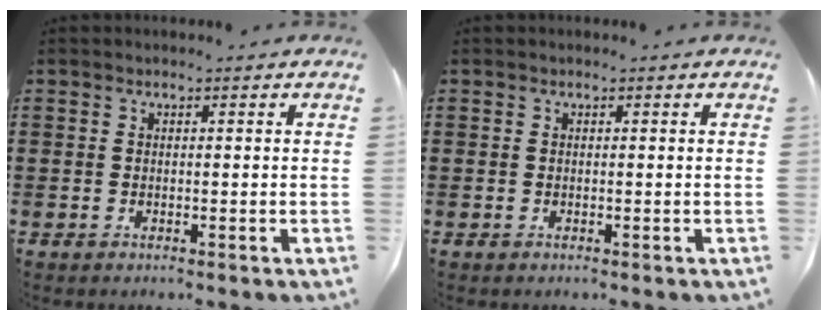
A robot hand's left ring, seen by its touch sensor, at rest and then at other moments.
{"total": 0.0}